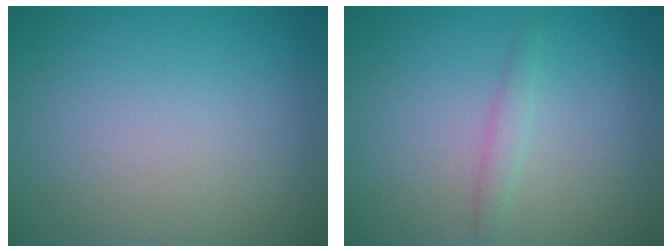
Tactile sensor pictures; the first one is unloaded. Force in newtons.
{"total": 1.0, "press": 1.0, "slide": 0.1}